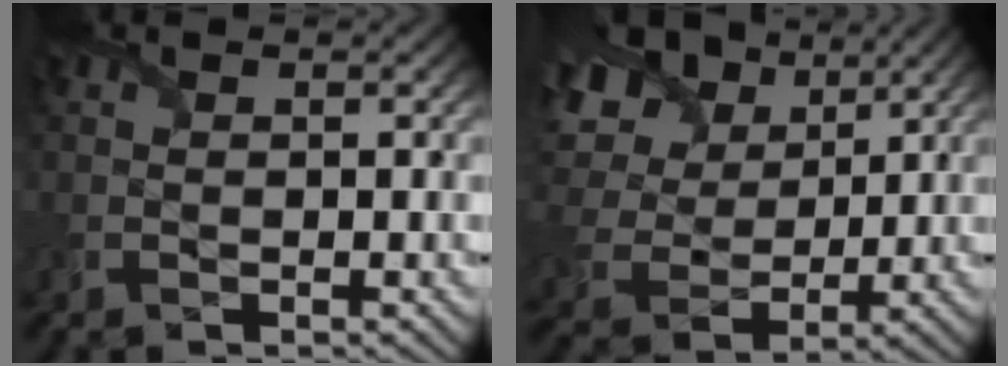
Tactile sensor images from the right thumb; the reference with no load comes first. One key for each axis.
{"total": 14.5, "fx": 6.6, "fy": 9.5, "fz": 8.7, "tx": -0.243, "ty": 0.042, "tz": 0.113}